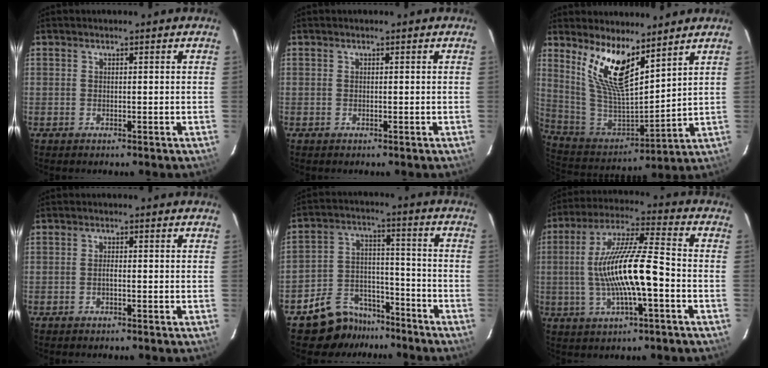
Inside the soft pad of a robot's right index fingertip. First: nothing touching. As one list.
[{"total": 0.0}, {"total": 14.1, "force": [9.3, 4.1, 9.7], "torque": [-0.190, -0.011, 0.194]}, {"total": 0.8, "force": [-0.4, 0.3, 0.7], "torque": [-0.013, 0.001, -0.007]}, {"total": 11.1, "force": [-9.0, 6.3, 1.7], "torque": [-0.044, 0.053, -0.133]}, {"total": 14.9, "force": [-2.6, 2.3, 14.5], "torque": [-0.276, 0.006, -0.046]}]